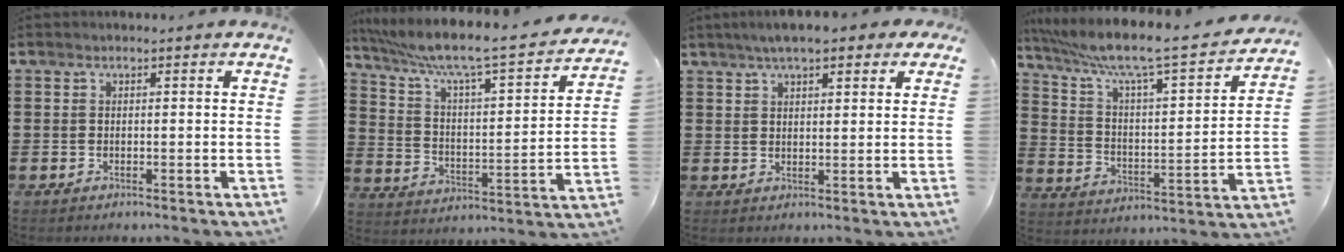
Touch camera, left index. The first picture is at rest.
{"total": 7.5, "force": [6.2, 0.5, 4.2], "torque": [-0.111, -0.050, 0.096]}
{"total": 4.9, "force": [3.6, 1.3, 3.0], "torque": [-0.068, 0.006, 0.064]}
{"total": 7.8, "force": [6.4, 0.4, 4.5], "torque": [-0.117, -0.052, 0.100]}